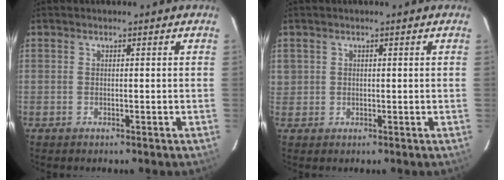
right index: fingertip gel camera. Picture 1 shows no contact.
{"total": 1.4, "force": [0.4, 1.3, 0.2], "torque": [0.008, 0.006, 0.005]}